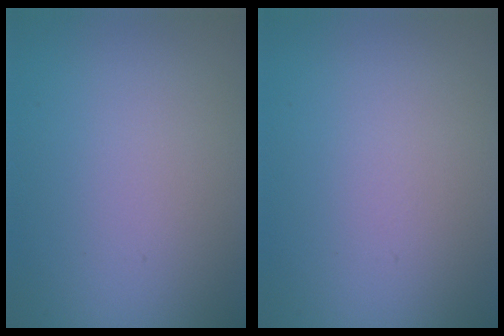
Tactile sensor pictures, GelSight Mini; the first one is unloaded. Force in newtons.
{"total": 0.0}